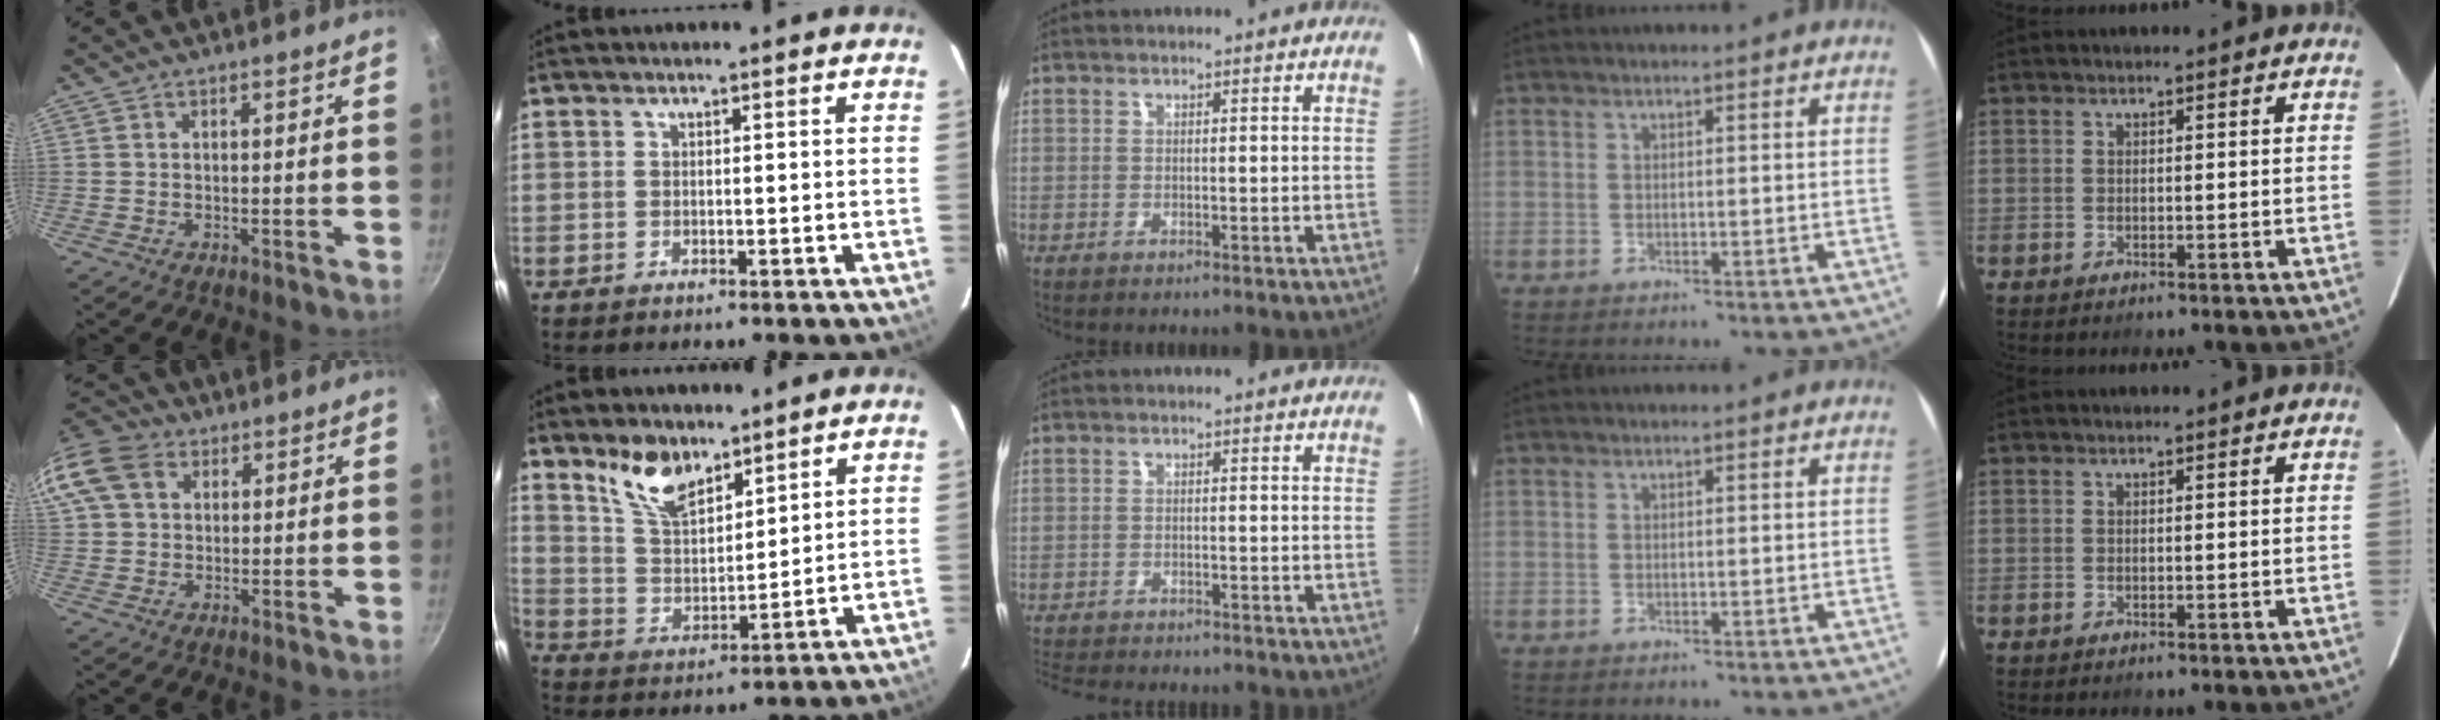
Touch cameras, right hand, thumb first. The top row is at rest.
{"thumb": {"total": 13.8, "force": [4.6, 10.6, 7.5], "torque": [-0.158, 0.023, 0.072]}, "index": {"total": 9.6, "force": [7.1, 4.1, 5.0], "torque": [-0.093, 0.006, 0.142]}, "middle": {"total": 8.1, "force": [-7.5, 1.6, 2.7], "torque": [-0.076, -0.019, -0.120]}}